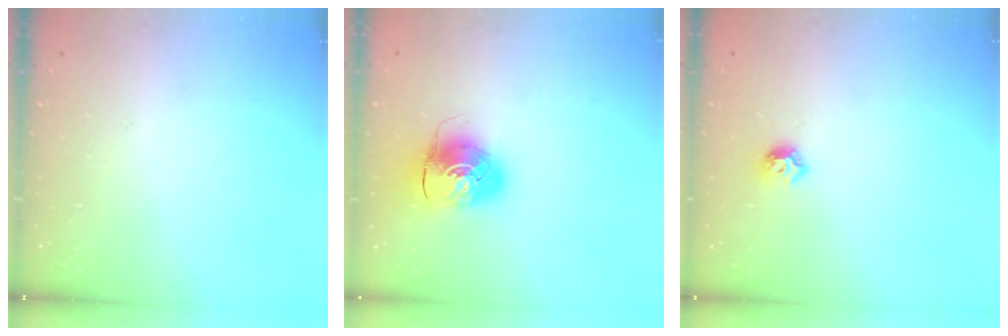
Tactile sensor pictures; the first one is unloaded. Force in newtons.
{"total": 9.1, "press": 9.0, "slide": 0.8}
{"total": 6.4, "press": 6.3, "slide": 0.9}